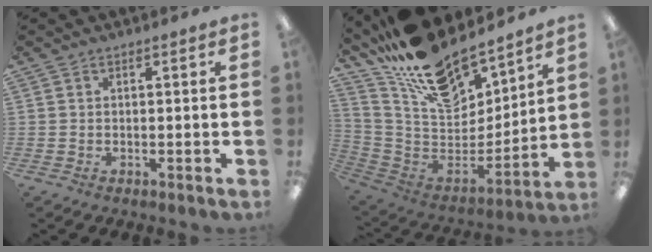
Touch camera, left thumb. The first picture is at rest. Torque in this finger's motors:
{"motor_torque": [1.10, 1.02, 1.39, -1.38, 0.52]}